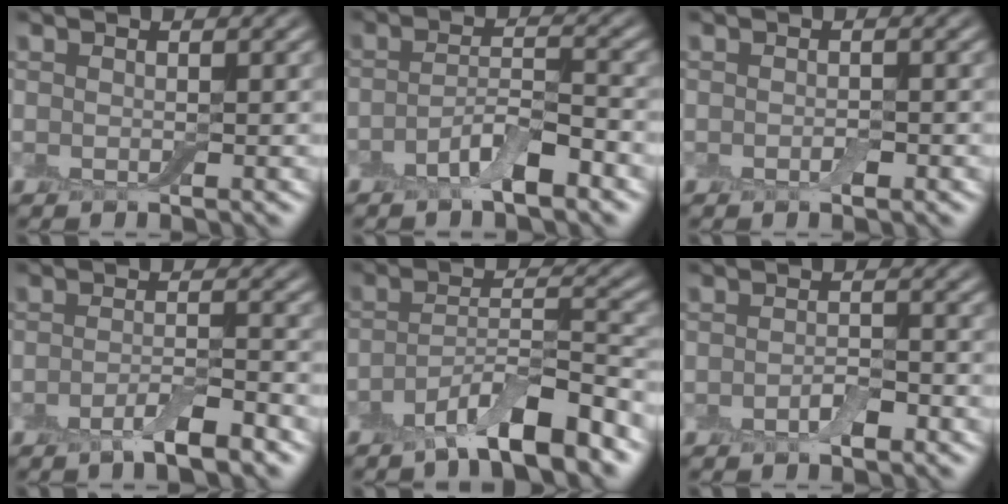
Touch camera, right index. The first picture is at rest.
{"total": 3.9, "force": [-2.3, 1.1, 3.0], "torque": [-0.059, 0.006, -0.047]}
{"total": 0.8, "force": [-0.4, 0.3, 0.6], "torque": [-0.011, 0.000, -0.005]}
{"total": 3.1, "force": [-1.9, 0.6, 2.4], "torque": [-0.043, 0.003, -0.039]}
{"total": 6.9, "force": [-4.6, 1.4, 5.0], "torque": [-0.083, 0.004, -0.082]}
{"total": 1.9, "force": [-0.9, 0.8, 1.4], "torque": [-0.026, 0.000, -0.018]}